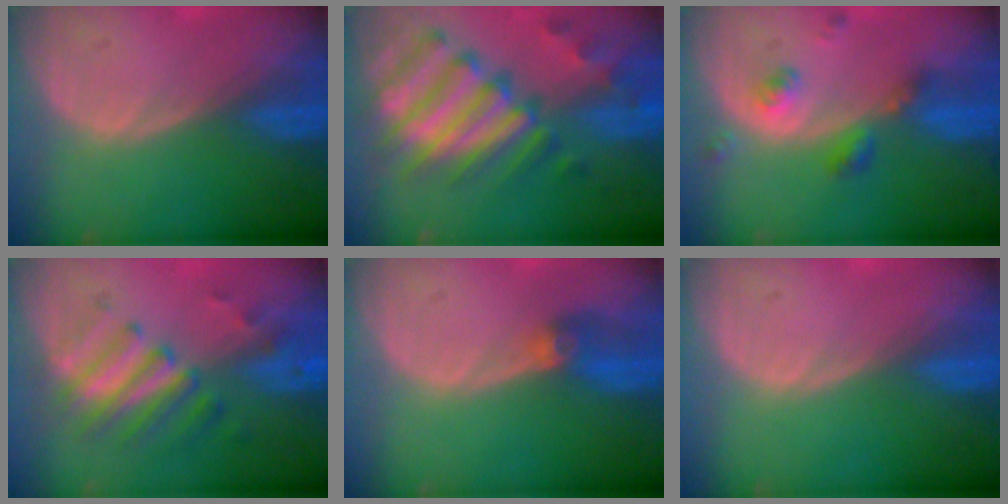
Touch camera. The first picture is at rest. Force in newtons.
{"total": 12.3, "press": 10.6, "slide": 6.3}
{"total": 4.8, "press": 4.3, "slide": 2.1}
{"total": 7.8, "press": 6.9, "slide": 3.6}
{"total": 2.9, "press": 2.6, "slide": 1.4}
{"total": 0.0}